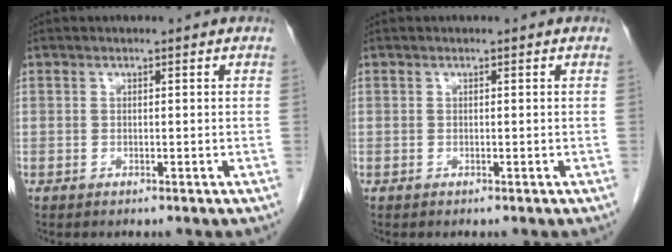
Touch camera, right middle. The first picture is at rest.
{"total": 0.0}